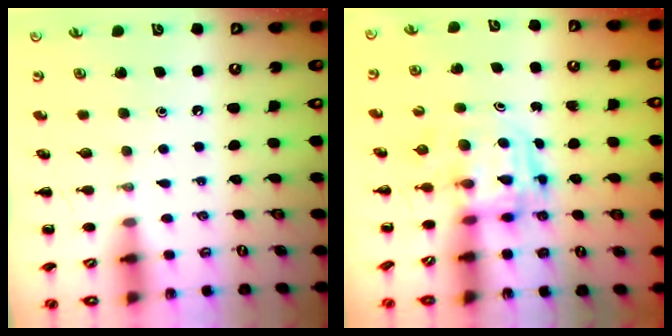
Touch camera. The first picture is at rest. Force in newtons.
{"total": 3.2, "press": 3.1, "slide": 0.5}